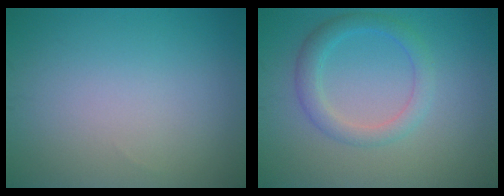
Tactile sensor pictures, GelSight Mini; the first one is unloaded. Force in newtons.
{"total": 2.8, "press": 2.8, "slide": 0.1}